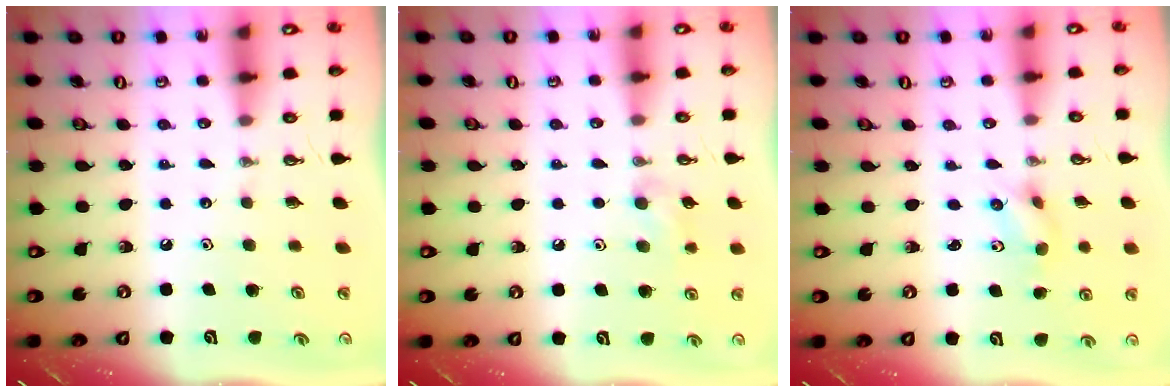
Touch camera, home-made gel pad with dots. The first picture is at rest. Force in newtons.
{"total": 8.2, "press": 7.4, "slide": 3.4}
{"total": 2.5, "press": 2.3, "slide": 0.9}